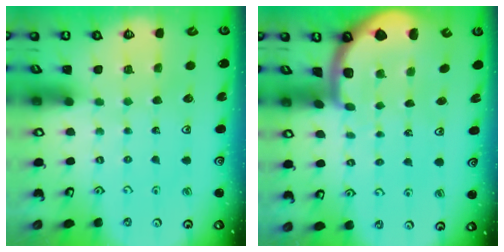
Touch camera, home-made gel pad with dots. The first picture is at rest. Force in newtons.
{"total": 2.5, "press": 2.4, "slide": 0.5}